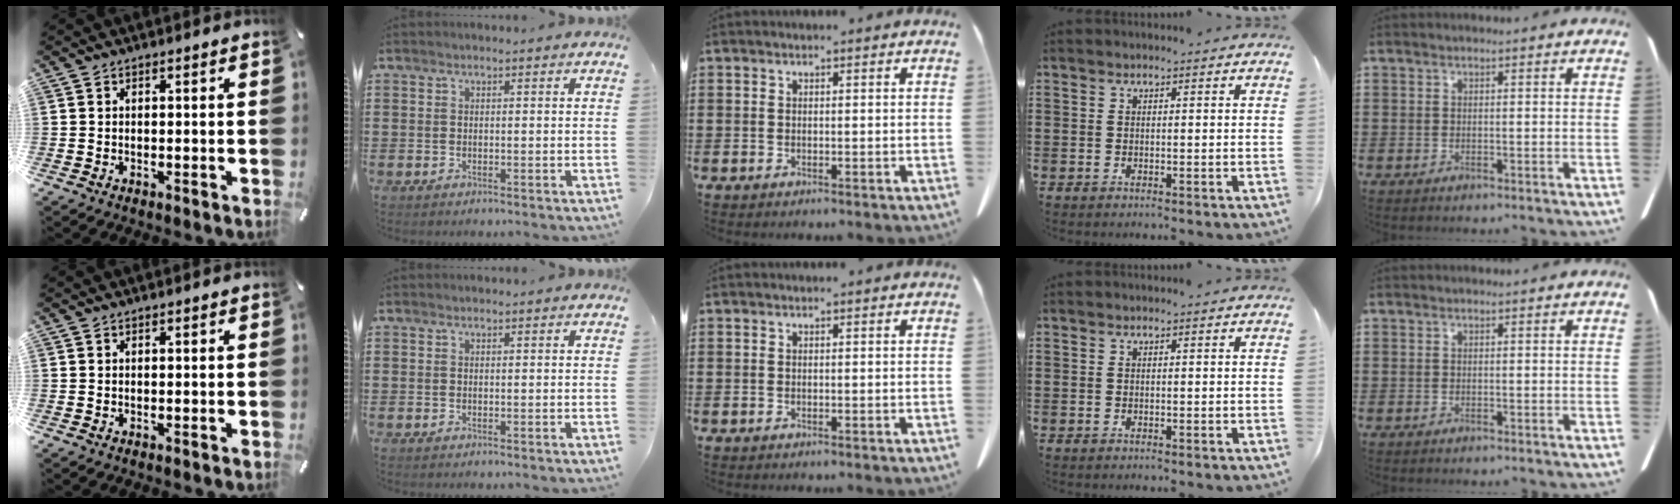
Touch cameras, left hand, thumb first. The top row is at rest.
{}